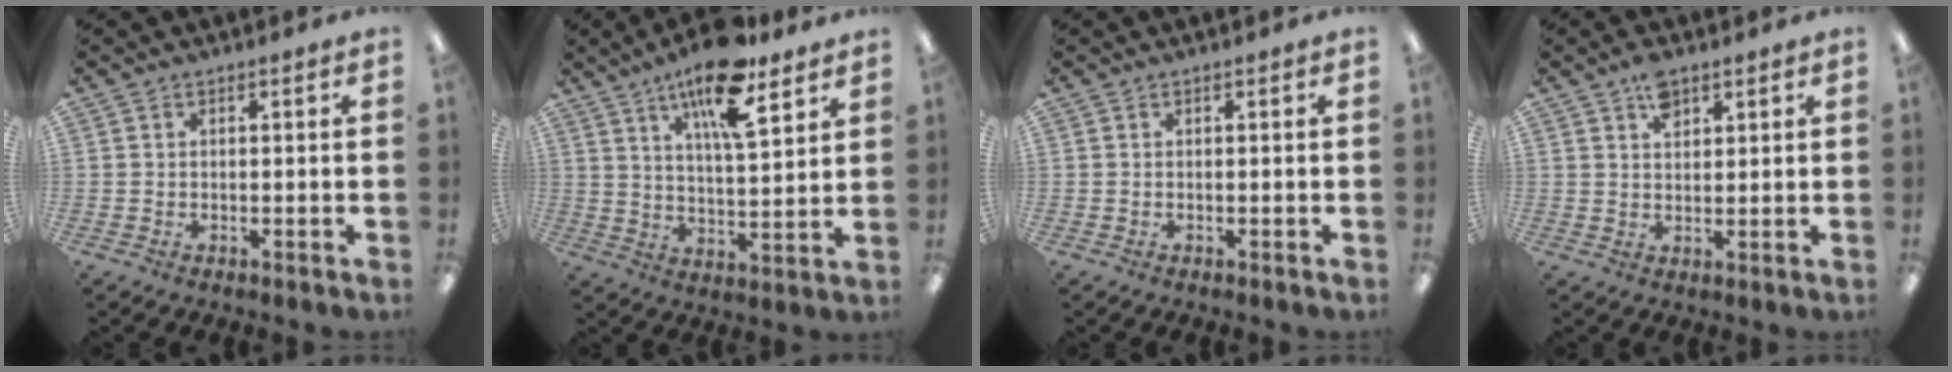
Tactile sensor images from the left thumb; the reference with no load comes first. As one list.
[{"total": 15.3, "force": [10.2, 4.8, 10.3], "torque": [-0.166, -0.051, 0.168]}, {"total": 0.0}, {"total": 4.7, "force": [2.9, 2.6, 2.6], "torque": [-0.034, -0.007, 0.050]}]